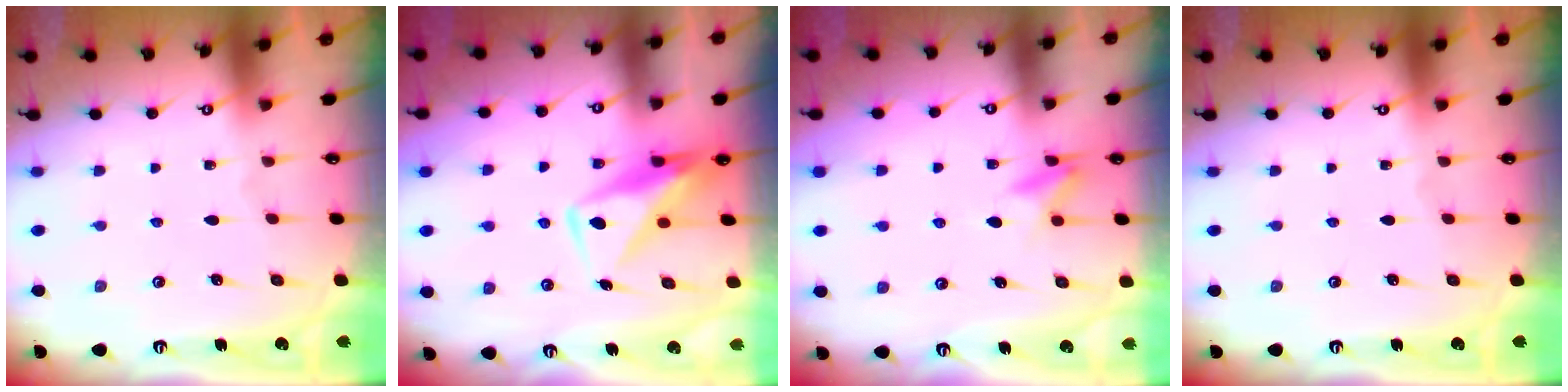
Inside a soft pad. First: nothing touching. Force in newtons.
{"total": 11.1, "press": 11.1, "slide": 1.0}
{"total": 9.0, "press": 9.0, "slide": 1.1}
{"total": 0.0}